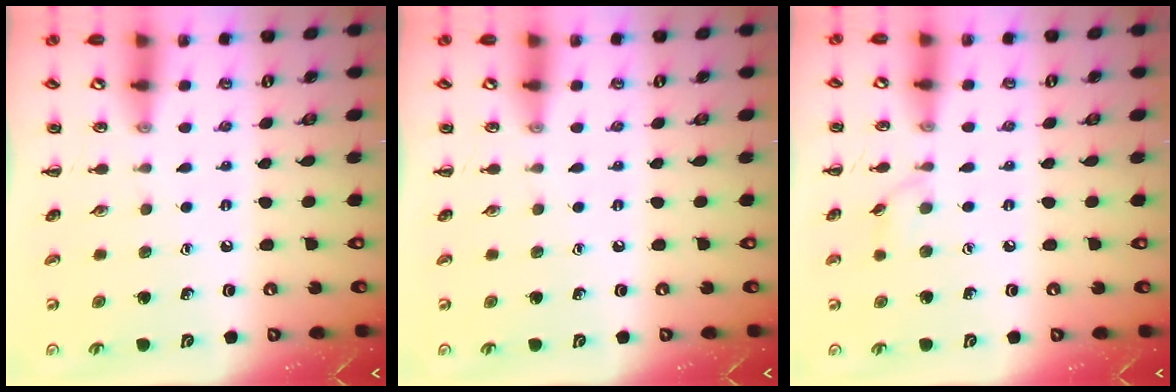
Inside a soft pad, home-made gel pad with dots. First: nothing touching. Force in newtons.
{"total": 0.0}
{"total": 4.4, "press": 4.3, "slide": 0.9}